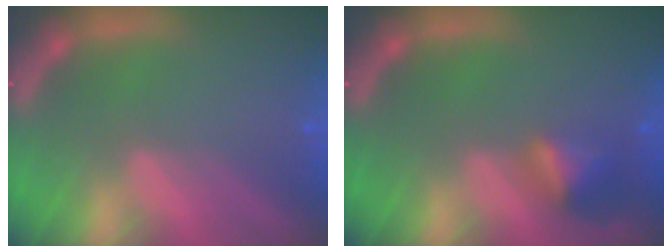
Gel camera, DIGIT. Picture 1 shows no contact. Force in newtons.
{"total": 2.9}